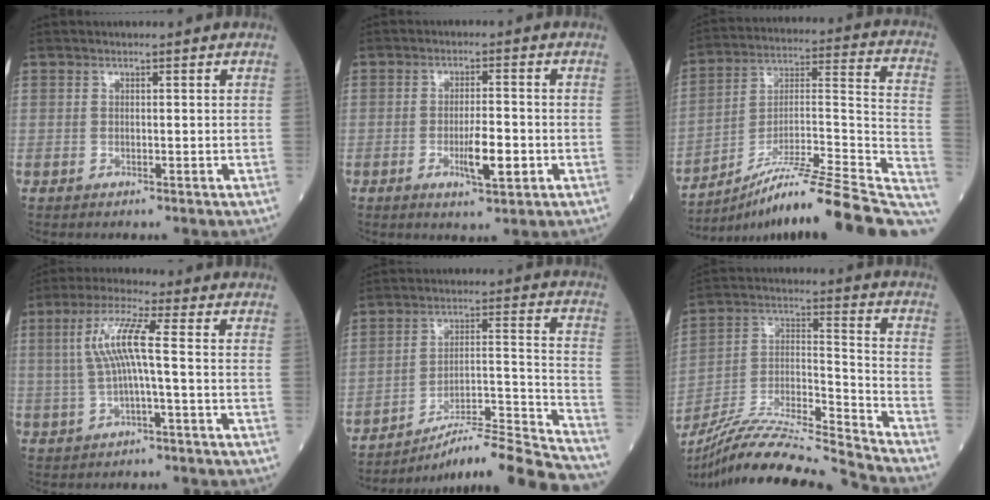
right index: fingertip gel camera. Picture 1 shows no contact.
{"total": 5.5, "force": [-1.7, 0.9, 5.1], "torque": [-0.090, -0.004, -0.021]}
{"total": 25.8, "force": [-20.7, 1.0, 15.4], "torque": [-0.174, 0.008, -0.320]}
{"total": 7.3, "force": [0.5, 0.4, 7.3], "torque": [-0.152, 0.022, 0.011]}
{"total": 20.5, "force": [-19.0, -0.6, 7.6], "torque": [-0.089, 0.019, -0.281]}
{"total": 22.1, "force": [-20.6, -1.3, 8.1], "torque": [-0.171, -0.016, -0.351]}